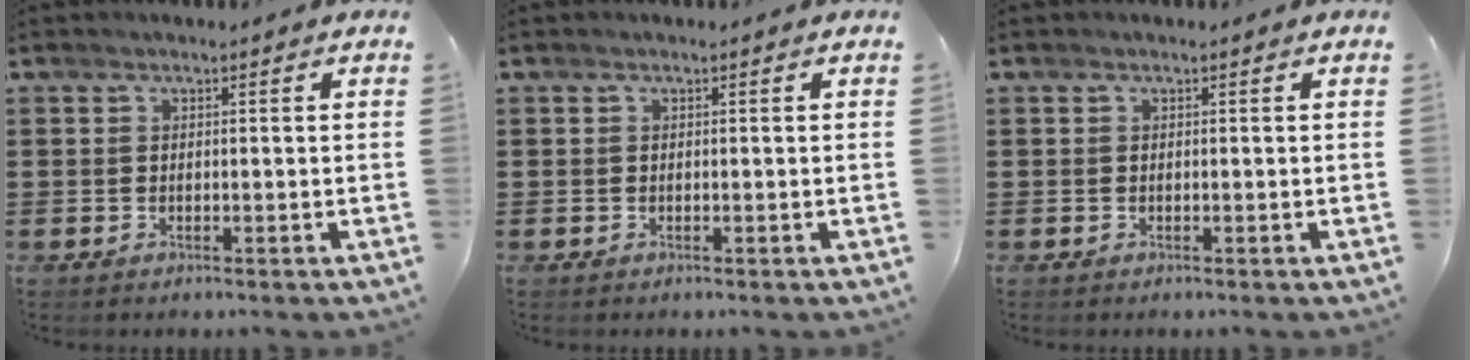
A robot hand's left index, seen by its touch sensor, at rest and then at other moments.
{"total": 0.0}
{"total": 0.0}